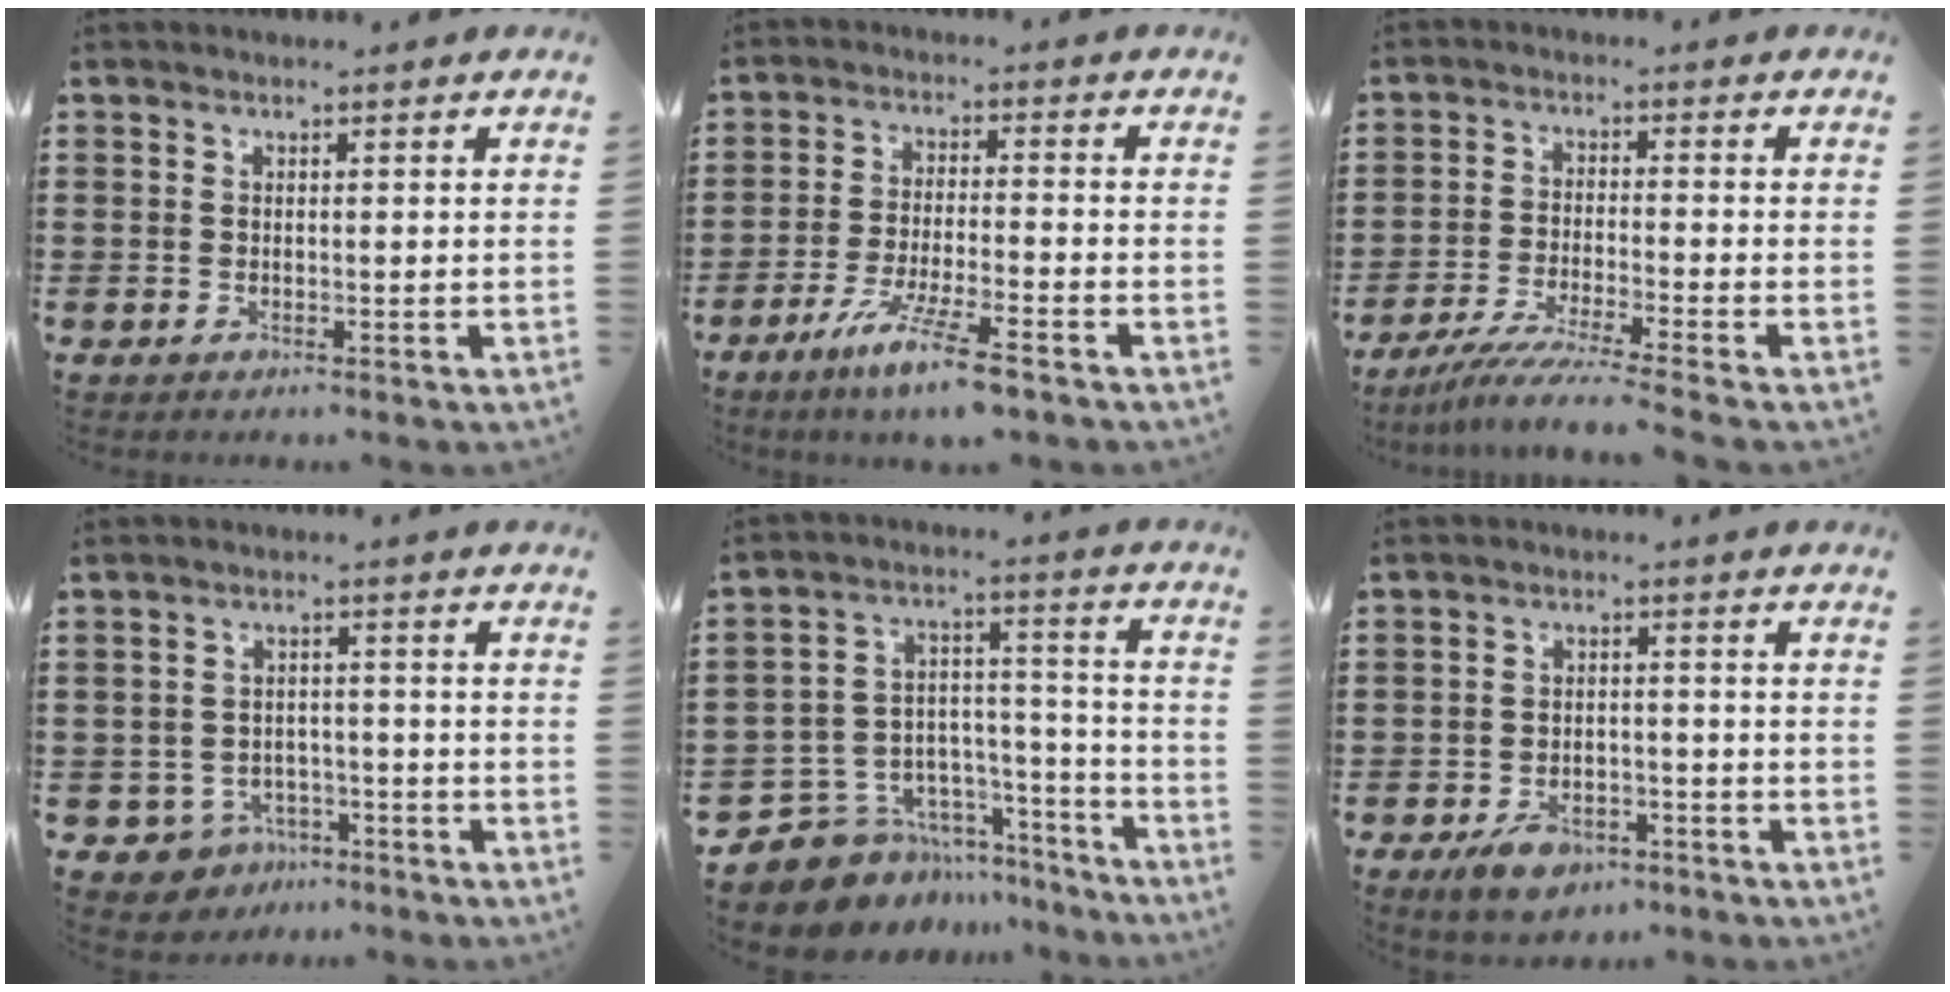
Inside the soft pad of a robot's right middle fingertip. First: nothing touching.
{"total": 8.1, "force": [-5.8, 0.4, 5.6], "torque": [-0.112, -0.013, -0.108]}
{"total": 5.4, "force": [-4.7, -0.6, 2.5], "torque": [-0.054, -0.022, -0.092]}
{"total": 3.7, "force": [-3.0, 2.0, 0.5], "torque": [-0.027, 0.005, -0.065]}
{"total": 9.2, "force": [-7.7, 4.8, 1.3], "torque": [-0.043, 0.014, -0.145]}
{"total": 4.7, "force": [-3.5, 2.3, 2.1], "torque": [-0.046, 0.010, -0.069]}